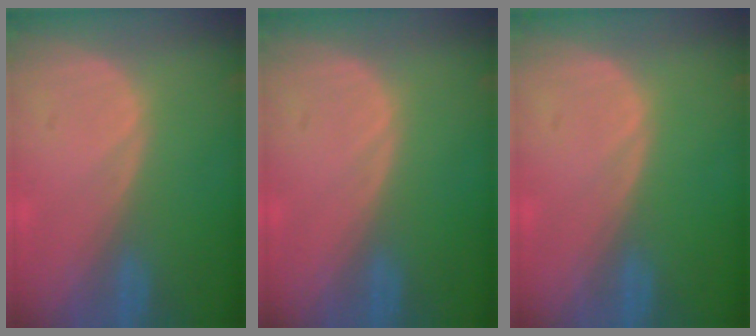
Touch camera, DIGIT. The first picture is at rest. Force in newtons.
{"total": 0.0}
{"total": 0.0}